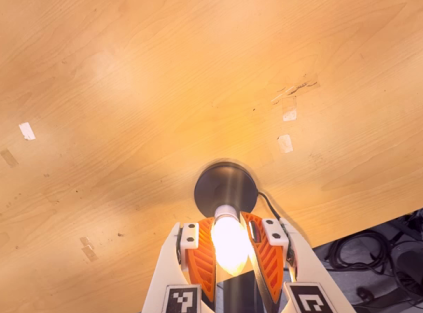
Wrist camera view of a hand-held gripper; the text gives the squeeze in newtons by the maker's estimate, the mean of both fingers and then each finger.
{"total": 21.8, "left": 20.7, "right": 22.8}